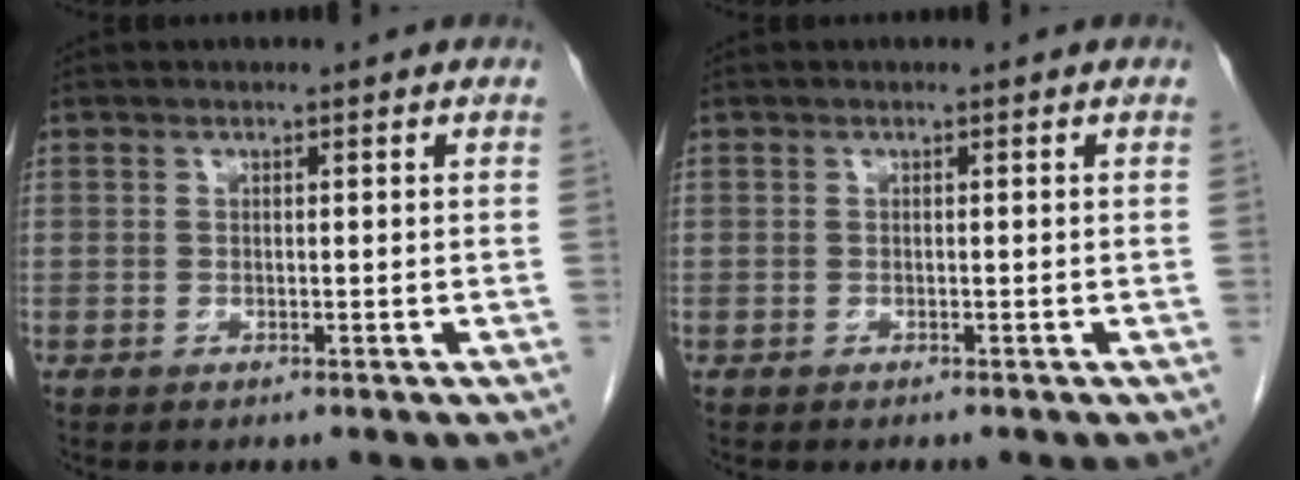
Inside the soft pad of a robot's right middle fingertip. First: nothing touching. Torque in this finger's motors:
{"motor_torque": [-0.14, -0.09, -0.08, -0.01]}